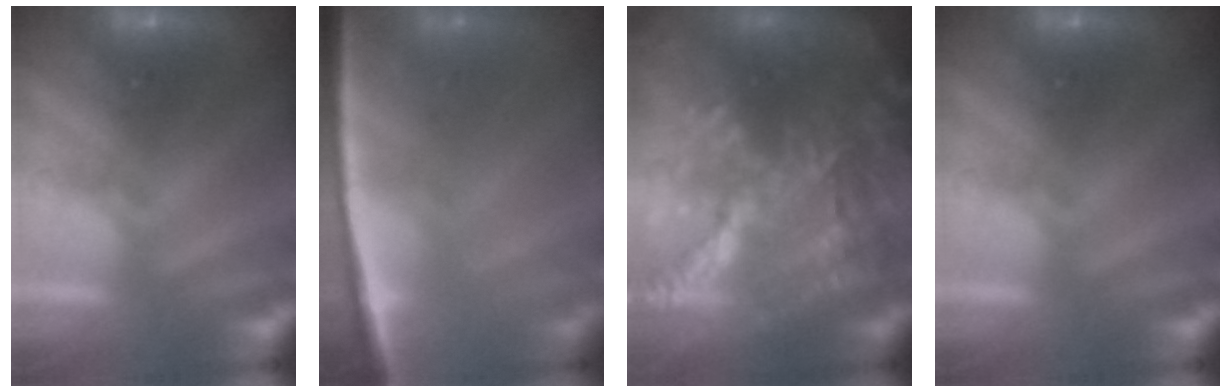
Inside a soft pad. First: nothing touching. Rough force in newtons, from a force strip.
{"total": 7.6}
{"total": 7.4}
{"total": 0.0}